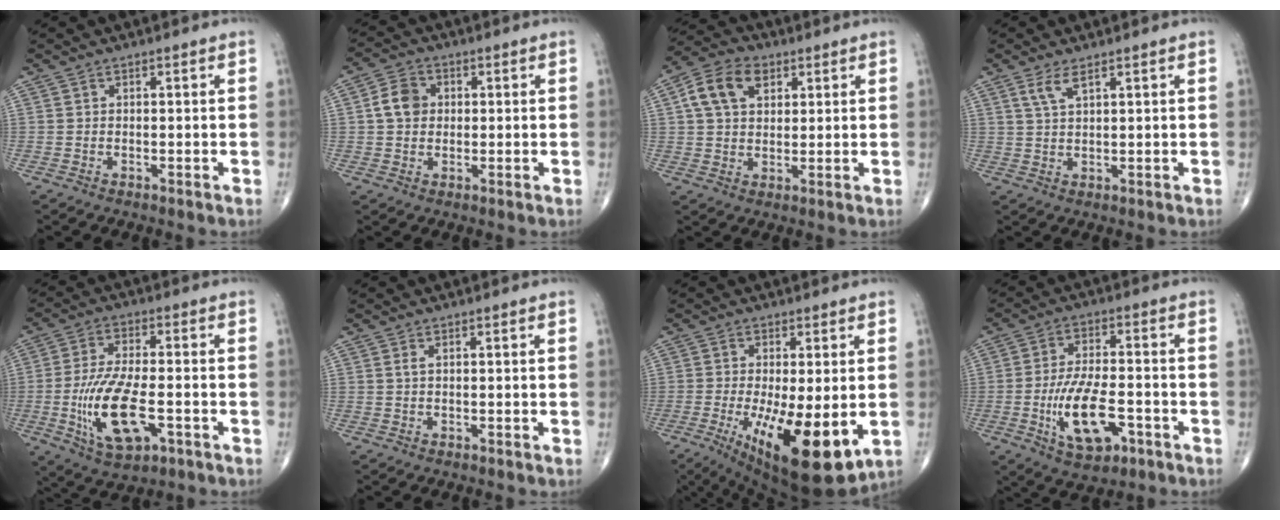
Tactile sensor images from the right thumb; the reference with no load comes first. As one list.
[{"total": 5.6, "force": [0.7, 4.6, 3.2], "torque": [-0.047, 0.008, 0.006]}, {"total": 10.0, "force": [3.5, 6.7, 6.4], "torque": [-0.102, 0.007, 0.056]}, {"total": 3.2, "force": [1.9, 0.9, 2.4], "torque": [-0.052, -0.003, 0.044]}, {"total": 14.2, "force": [-3.6, 5.9, 12.4], "torque": [-0.242, 0.004, -0.059]}, {"total": 0.8, "force": [0.2, 0.4, 0.6], "torque": [-0.016, 0.005, 0.005]}, {"total": 17.1, "force": [-4.2, 5.7, 15.5], "torque": [-0.243, -0.030, -0.048]}, {"total": 11.7, "force": [-5.8, 5.8, 8.3], "torque": [-0.114, 0.035, -0.088]}]